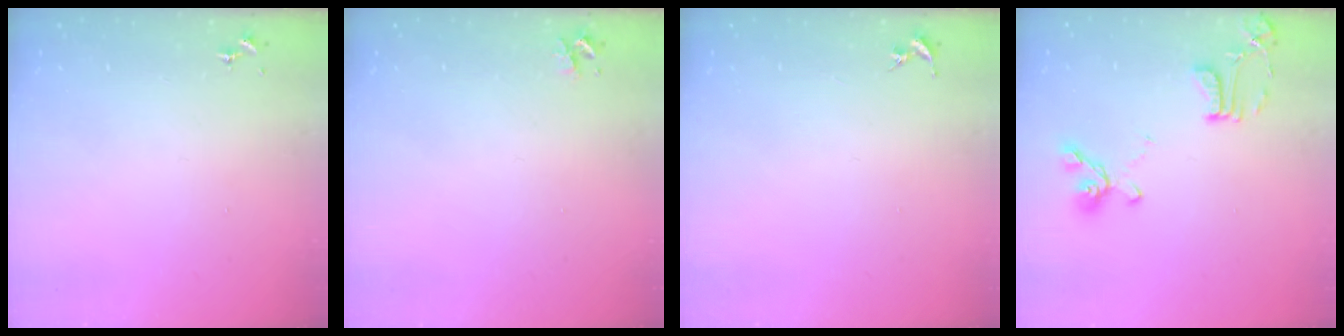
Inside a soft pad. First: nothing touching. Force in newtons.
{"total": 3.2, "press": 3.1, "slide": 0.5}
{"total": 0.0}
{"total": 15.7, "press": 15.7, "slide": 1.5}